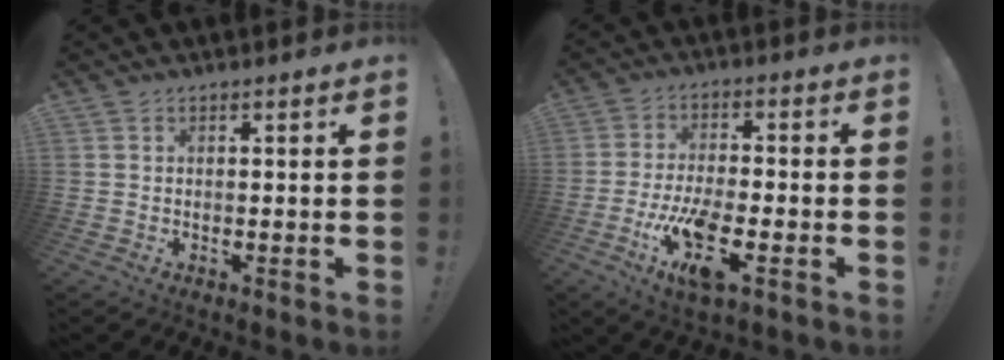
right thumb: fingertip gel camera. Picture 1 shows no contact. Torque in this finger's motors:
{"motor_torque": [1.72, 1.65, 1.20, -0.61, 0.11]}